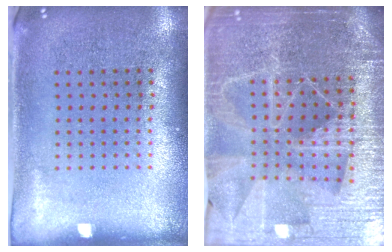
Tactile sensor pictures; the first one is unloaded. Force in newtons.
{"total": 5.6, "press": 5.0, "slide": 2.6}